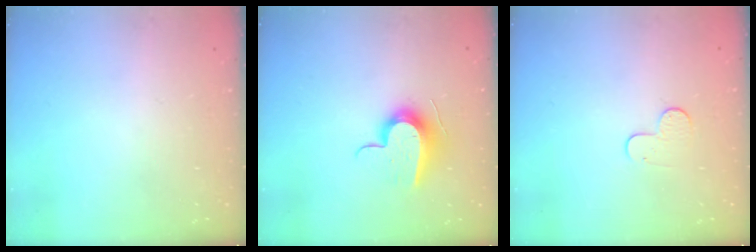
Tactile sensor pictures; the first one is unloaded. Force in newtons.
{"total": 12.4, "press": 12.4, "slide": 0.4}
{"total": 5.9, "press": 5.9, "slide": 0.4}